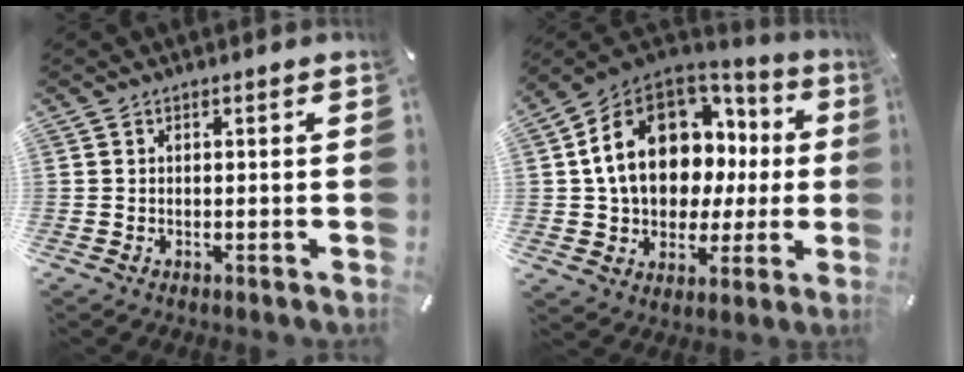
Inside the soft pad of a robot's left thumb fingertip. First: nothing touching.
{"total": 18.3, "force": [4.7, 13.9, 11.0], "torque": [-0.202, -0.024, 0.090]}